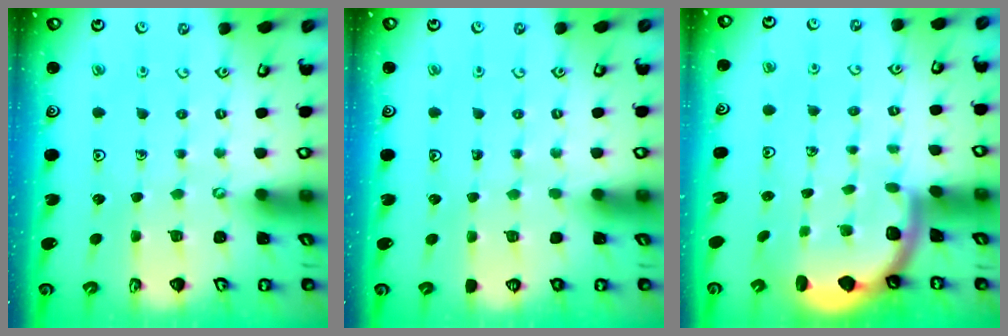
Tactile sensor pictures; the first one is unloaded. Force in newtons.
{"total": 0.0}
{"total": 1.8, "press": 1.8, "slide": 0.1}